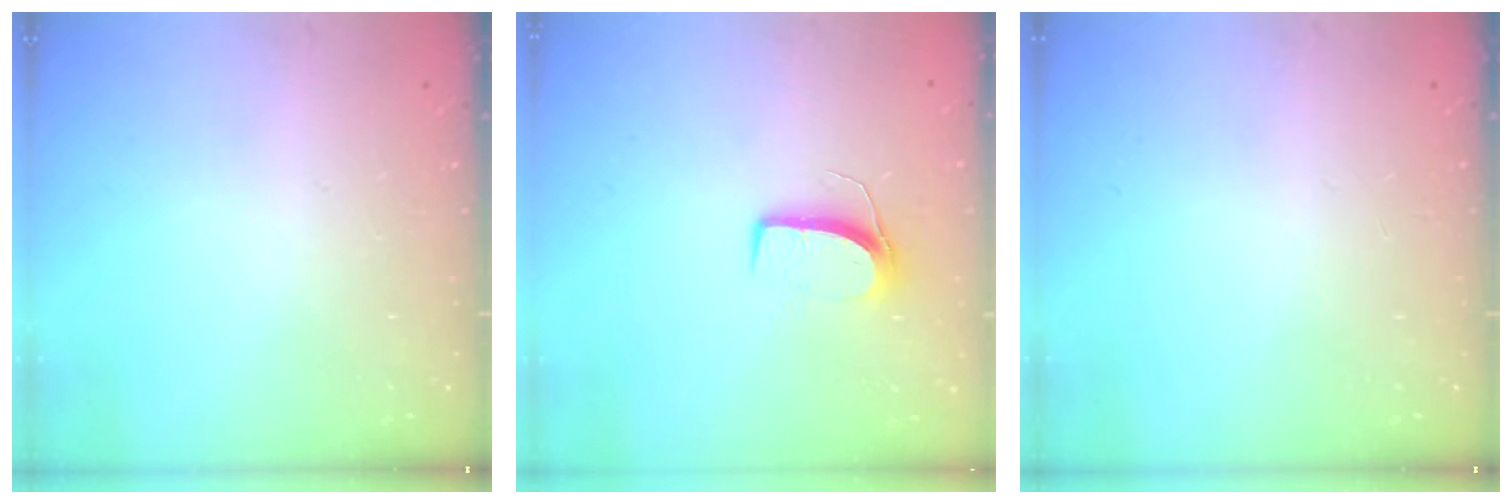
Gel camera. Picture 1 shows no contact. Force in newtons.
{"total": 7.0, "press": 7.0, "slide": 0.4}
{"total": 0.0}